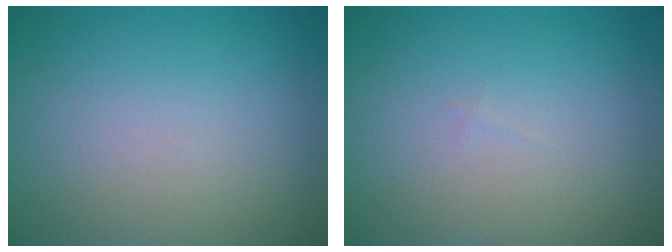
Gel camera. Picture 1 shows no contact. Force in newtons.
{"total": 0.0}